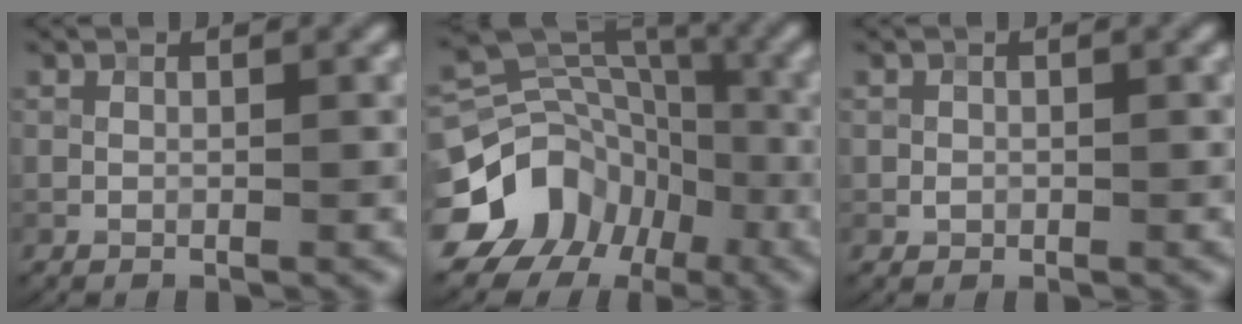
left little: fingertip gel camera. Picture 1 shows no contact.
{"total": 12.3, "force": [-5.8, 9.8, 4.5], "torque": [-0.091, 0.001, -0.111]}
{"total": 0.6, "force": [0.0, 0.6, 0.2], "torque": [-0.001, -0.003, 0.003]}